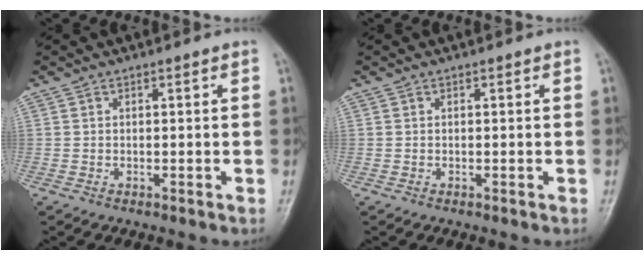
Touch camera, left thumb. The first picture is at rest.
{"total": 0.0}